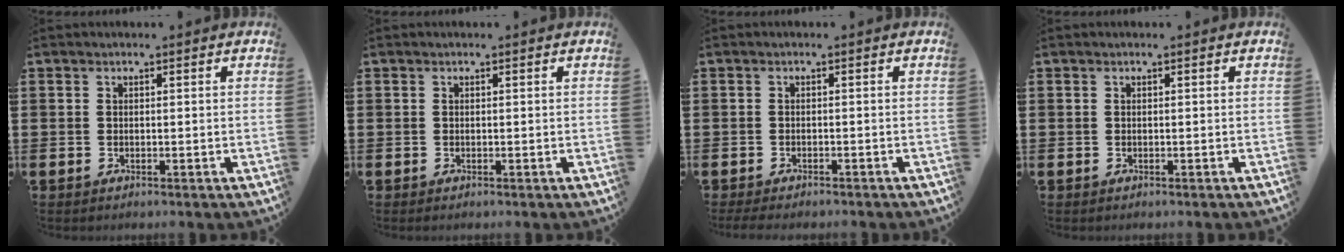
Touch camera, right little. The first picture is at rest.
{"total": 0.0}
{"total": 1.0, "force": [-0.9, 0.1, 0.4], "torque": [-0.008, 0.000, -0.019]}
{"total": 0.0}